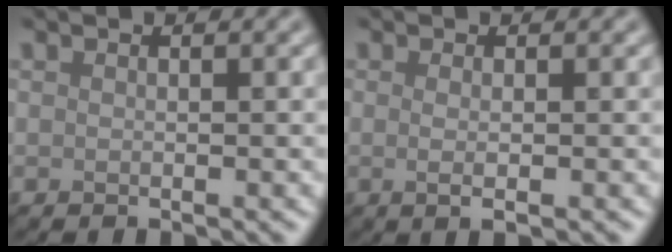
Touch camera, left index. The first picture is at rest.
{"total": 1.6, "force": [-0.1, 0.4, 1.5], "torque": [-0.025, -0.003, -0.004]}